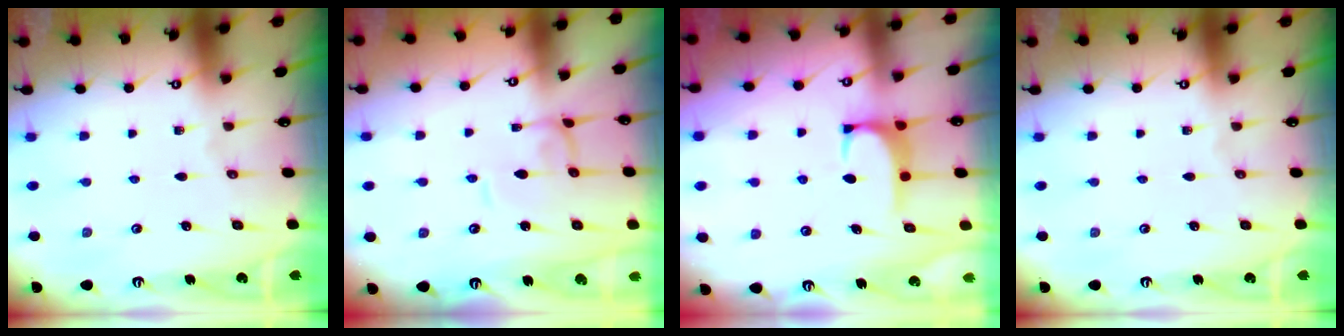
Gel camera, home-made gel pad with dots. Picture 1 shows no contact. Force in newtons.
{"total": 1.8, "press": 1.8, "slide": 0.2}
{"total": 0.9, "press": 0.6, "slide": 0.6}
{"total": 0.0}